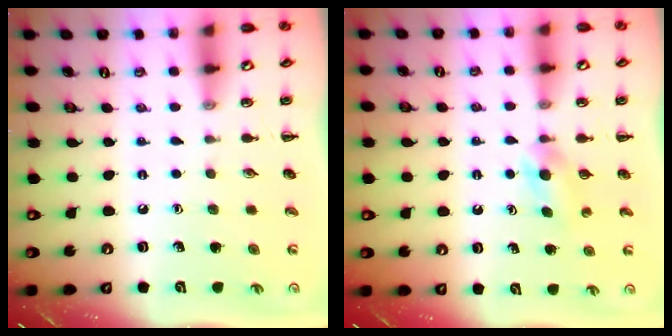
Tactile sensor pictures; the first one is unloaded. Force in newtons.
{"total": 3.4, "press": 3.2, "slide": 1.2}